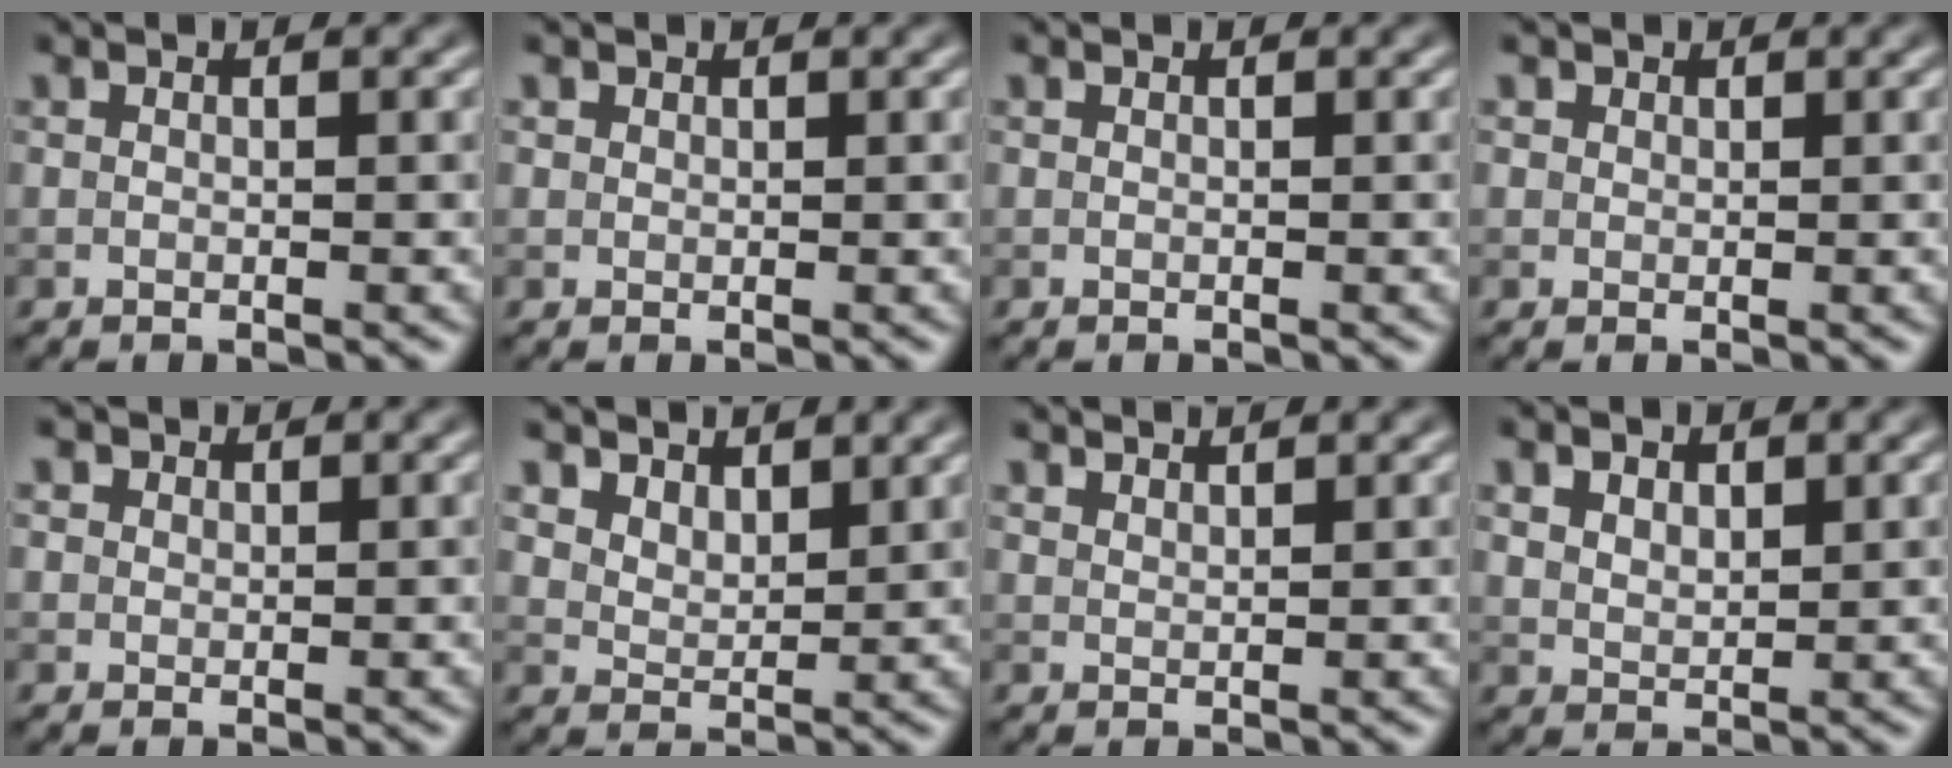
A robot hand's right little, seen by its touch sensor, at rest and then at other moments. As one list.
[{"total": 0.7, "force": [0.5, 0.5, 0.0], "torque": [0.004, -0.002, 0.009]}, {"total": 0.0}, {"total": 1.0, "force": [0.6, 0.8, 0.2], "torque": [0.000, -0.003, 0.006]}, {"total": 1.4, "force": [0.9, 1.0, 0.3], "torque": [-0.004, -0.007, 0.014]}, {"total": 4.6, "force": [3.7, 2.2, 1.7], "torque": [-0.046, -0.006, 0.075]}, {"total": 2.3, "force": [2.2, 0.3, 0.6], "torque": [0.001, 0.000, 0.027]}, {"total": 2.3, "force": [1.4, 1.3, 1.2], "torque": [-0.027, -0.002, 0.030]}]